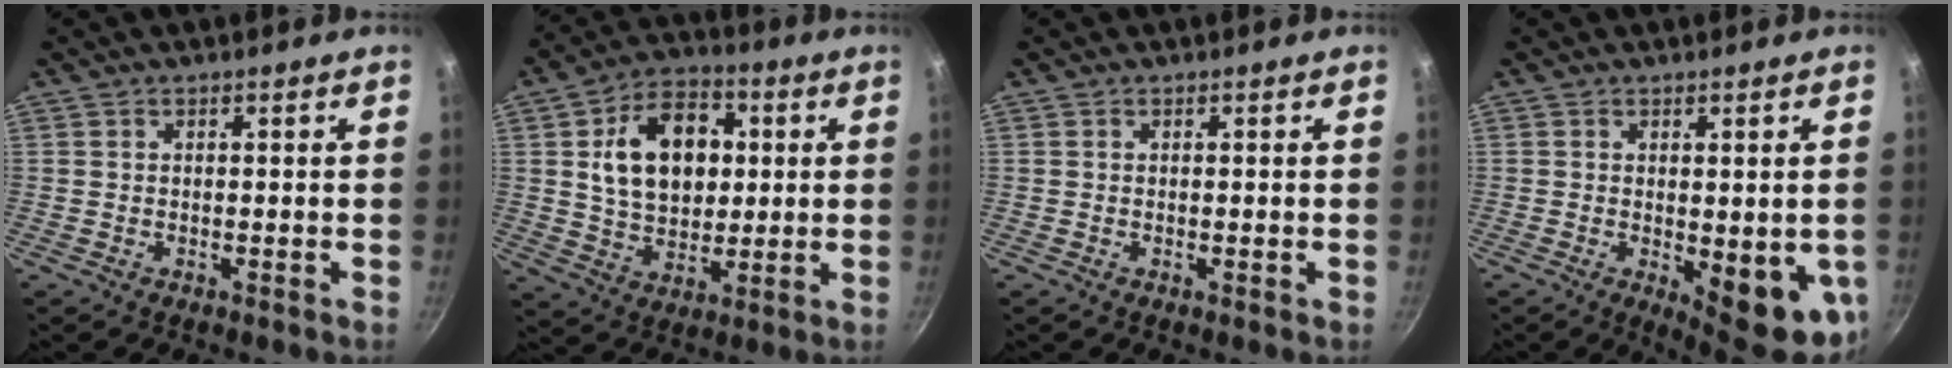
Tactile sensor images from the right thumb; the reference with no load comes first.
{"total": 16.3, "force": [3.1, 11.4, 11.3], "torque": [-0.148, 0.007, 0.048]}
{"total": 0.0}
{"total": 12.1, "force": [-2.0, 4.4, 11.1], "torque": [-0.112, -0.019, -0.015]}